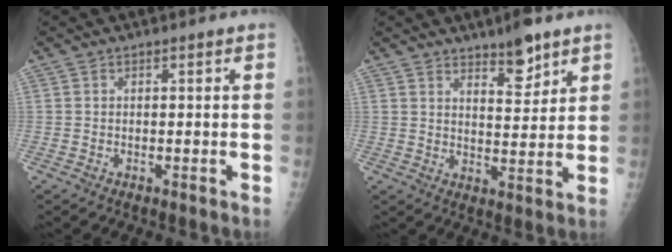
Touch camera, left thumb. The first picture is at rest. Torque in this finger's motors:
{"motor_torque": [0.42, 0.45, 0.20, 0.03, 0.03]}